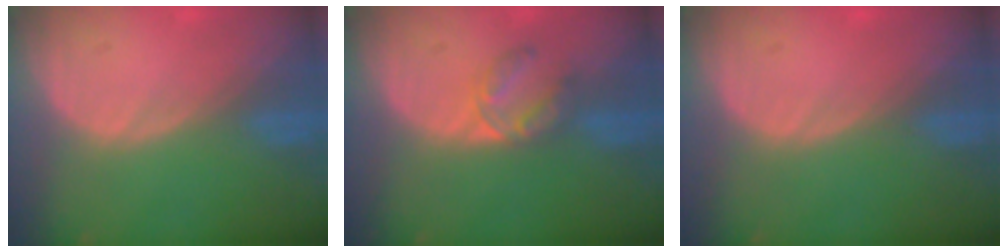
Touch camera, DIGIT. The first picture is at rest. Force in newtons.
{"total": 4.3, "press": 4.3, "slide": 0.4}
{"total": 0.5, "press": 0.0, "slide": 0.5}